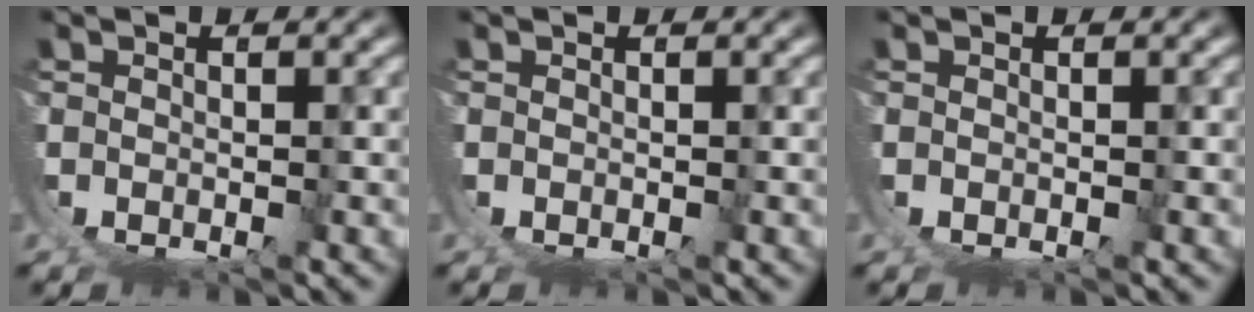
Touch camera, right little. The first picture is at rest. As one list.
[{"total": 0.0}, {"total": 0.0}]